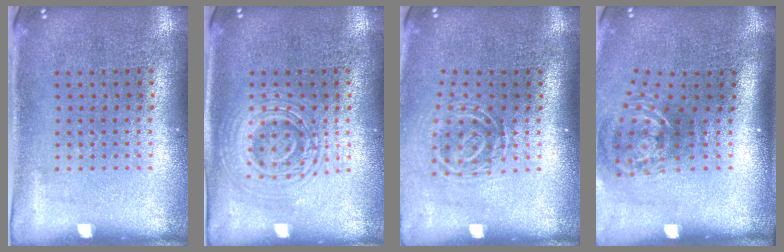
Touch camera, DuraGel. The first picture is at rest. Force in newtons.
{"total": 2.8, "press": 2.8, "slide": 0.6}
{"total": 1.8, "press": 1.2, "slide": 1.4}
{"total": 1.9, "press": 1.2, "slide": 1.5}